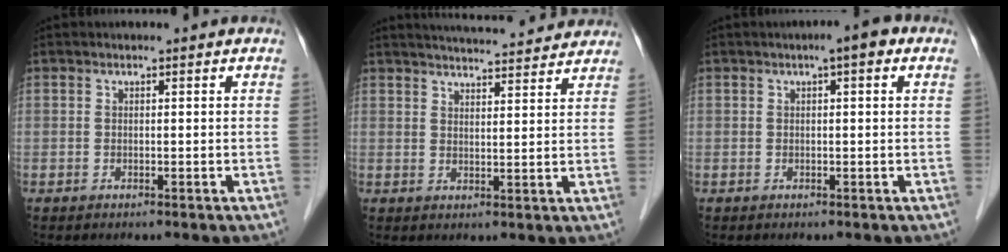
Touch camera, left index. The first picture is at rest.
{"total": 14.2, "force": [13.3, 1.9, 4.5], "torque": [-0.060, 0.019, 0.171]}
{"total": 2.9, "force": [1.3, 0.6, 2.5], "torque": [-0.033, 0.010, 0.013]}